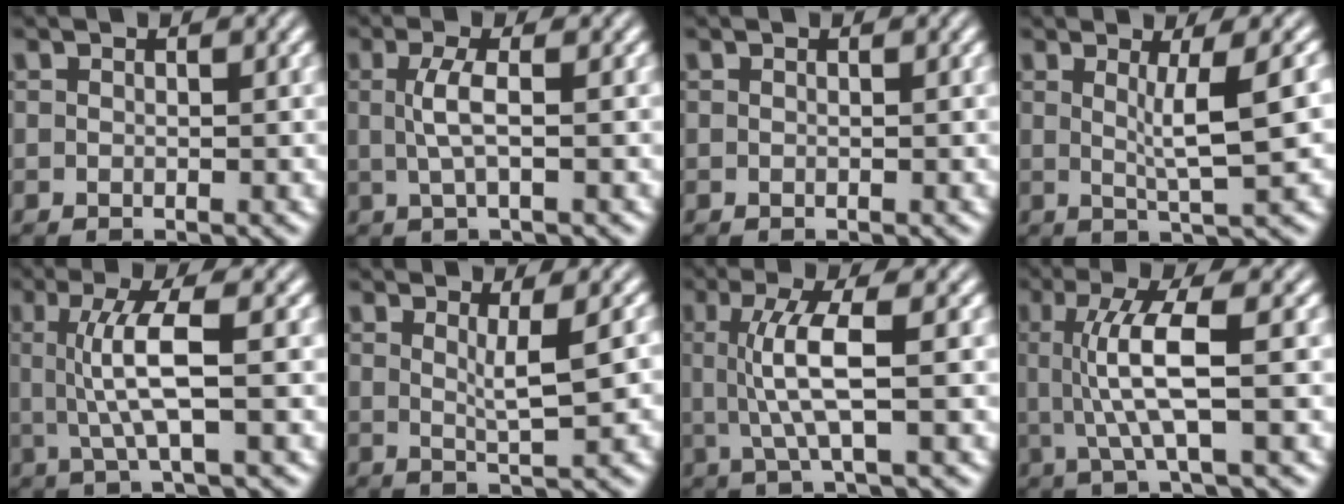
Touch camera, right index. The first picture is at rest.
{"total": 2.4, "force": [0.1, -0.8, 2.2], "torque": [-0.038, 0.000, 0.009]}
{"total": 0.0}
{"total": 3.7, "force": [0.8, -1.3, 3.3], "torque": [-0.044, -0.006, 0.021]}
{"total": 4.5, "force": [0.2, -0.4, 4.4], "torque": [-0.079, 0.001, 0.011]}
{"total": 2.5, "force": [0.9, -1.3, 1.9], "torque": [-0.021, -0.010, 0.024]}
{"total": 4.4, "force": [0.3, -0.5, 4.3], "torque": [-0.080, 0.000, 0.012]}
{"total": 5.0, "force": [0.3, -0.2, 5.0], "torque": [-0.091, -0.001, 0.012]}